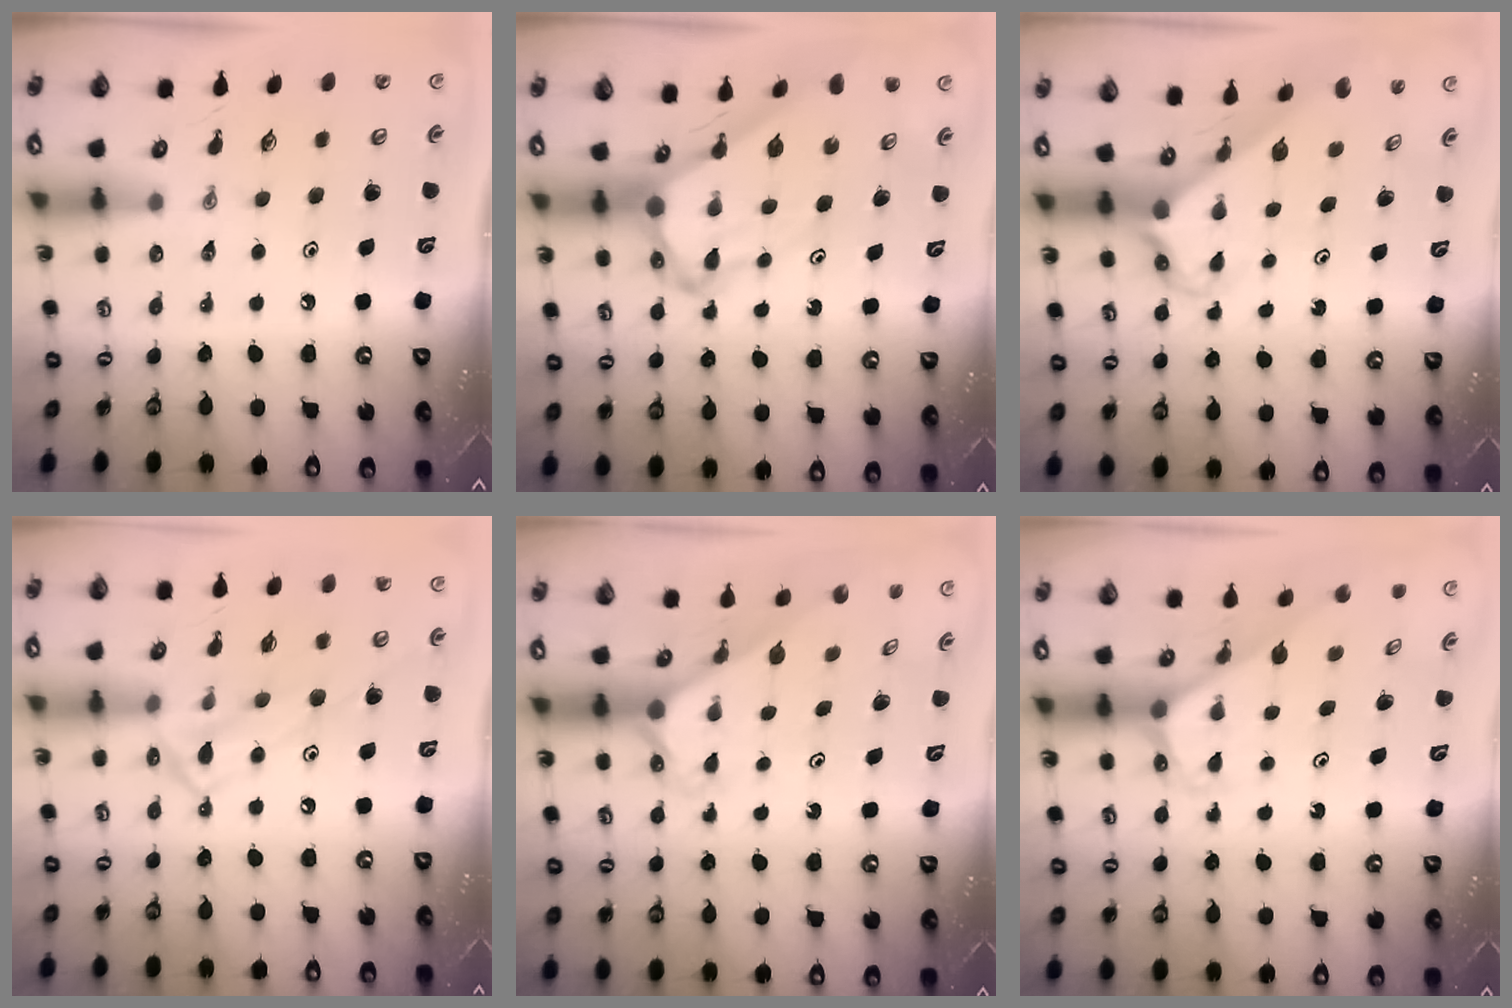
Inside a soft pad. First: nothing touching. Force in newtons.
{"total": 8.1, "press": 8.1, "slide": 0.7}
{"total": 2.7, "press": 2.7, "slide": 0.2}
{"total": 13.1, "press": 13.1, "slide": 0.8}
{"total": 2.2, "press": 2.2, "slide": 0.2}
{"total": 2.5, "press": 2.5, "slide": 0.1}